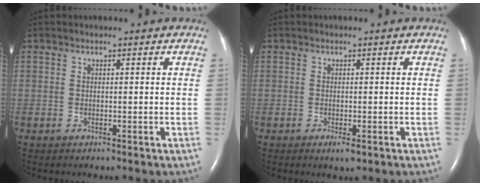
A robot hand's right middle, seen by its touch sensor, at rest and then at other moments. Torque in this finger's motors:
{"motor_torque": [0.39, -0.07, 0.19, 0.04]}